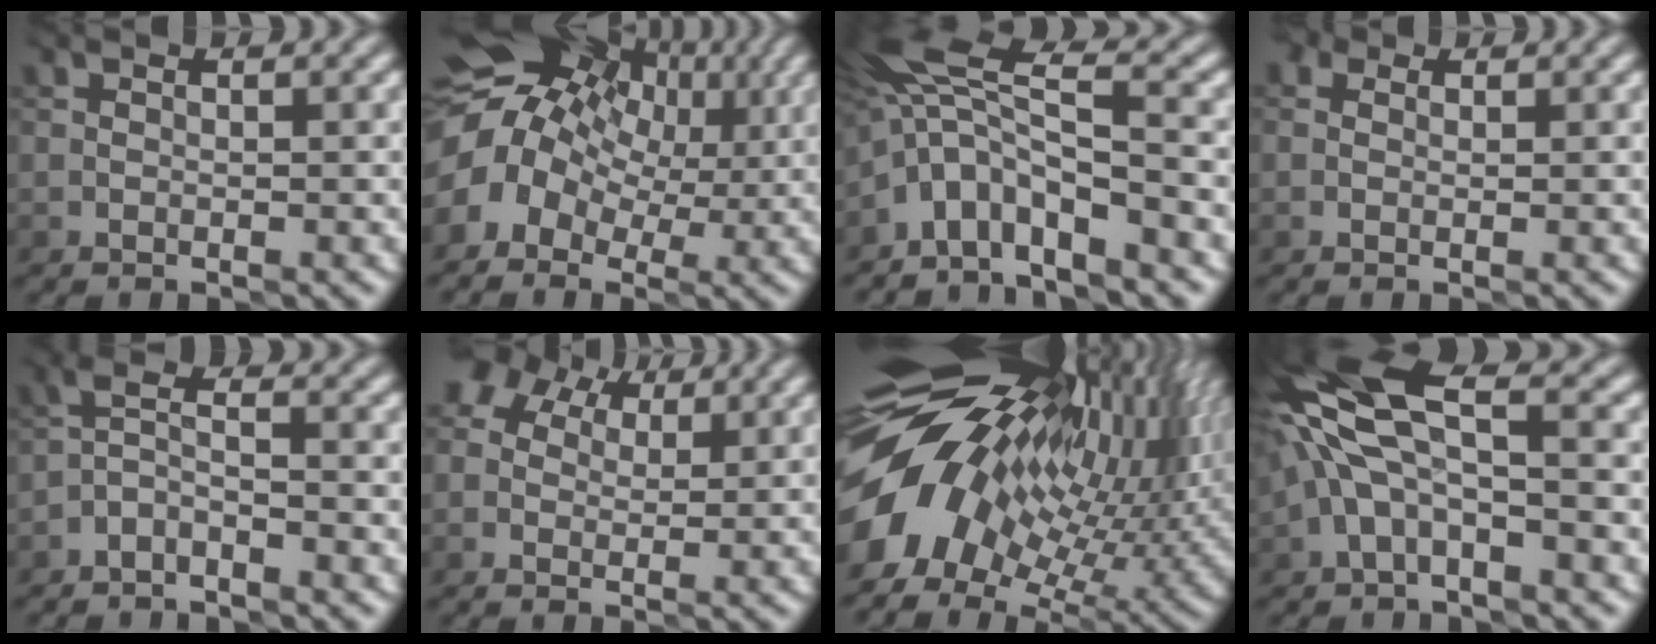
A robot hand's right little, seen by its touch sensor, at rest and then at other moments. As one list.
[{"total": 9.7, "force": [1.9, 7.3, 6.1], "torque": [-0.096, 0.012, 0.039]}, {"total": 5.8, "force": [-2.4, 1.9, 4.9], "torque": [-0.087, 0.010, -0.056]}, {"total": 0.7, "force": [0.3, 0.6, 0.3], "torque": [0.001, -0.001, -0.003]}, {"total": 1.8, "force": [-1.4, 0.5, 1.1], "torque": [-0.024, 0.007, -0.034]}, {"total": 4.8, "force": [2.1, 3.6, 2.4], "torque": [-0.033, 0.022, 0.015]}, {"total": 14.7, "force": [2.8, 8.0, 12.0], "torque": [-0.230, 0.012, 0.049]}, {"total": 7.5, "force": [0.1, 3.3, 6.8], "torque": [-0.143, 0.028, -0.016]}]